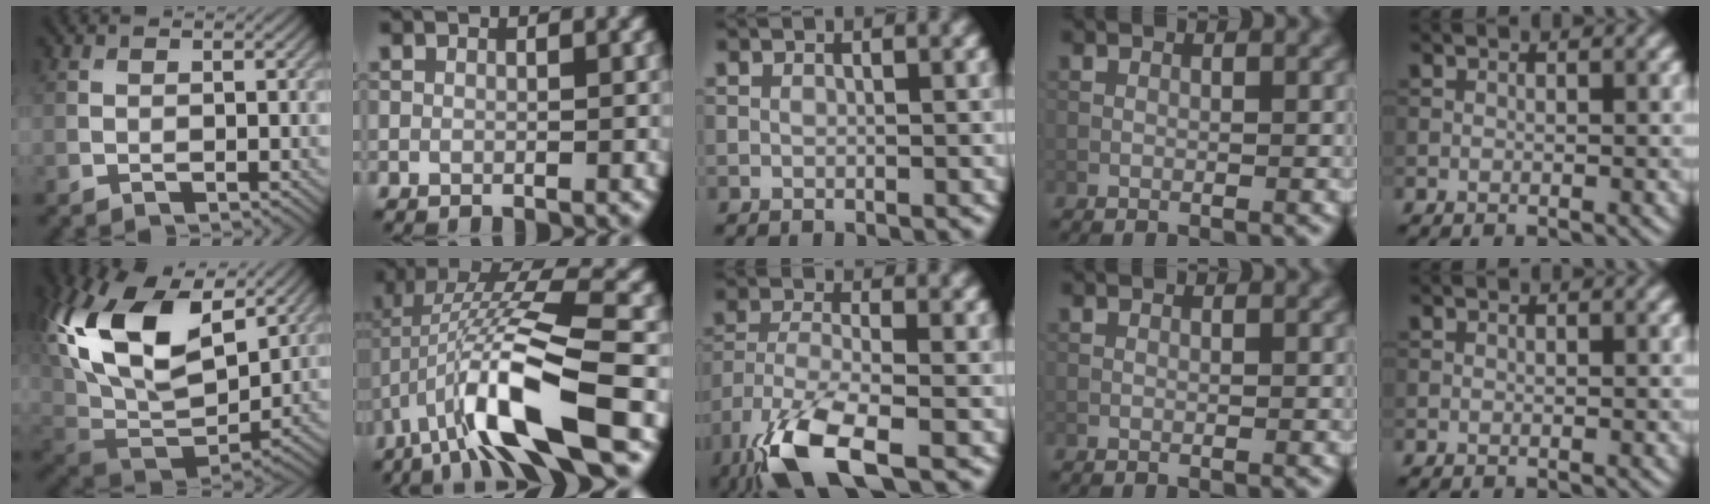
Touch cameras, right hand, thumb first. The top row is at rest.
{"thumb": {"total": 21.2, "force": [8.5, 12.8, 14.7], "torque": [-0.330, 0.034, 0.163]}, "index": {"total": 10.8, "force": [-3.7, 2.4, 9.9], "torque": [-0.194, 0.015, -0.070]}, "middle": {"total": 9.1, "force": [-5.6, 3.2, 6.5], "torque": [-0.141, -0.020, -0.112]}}